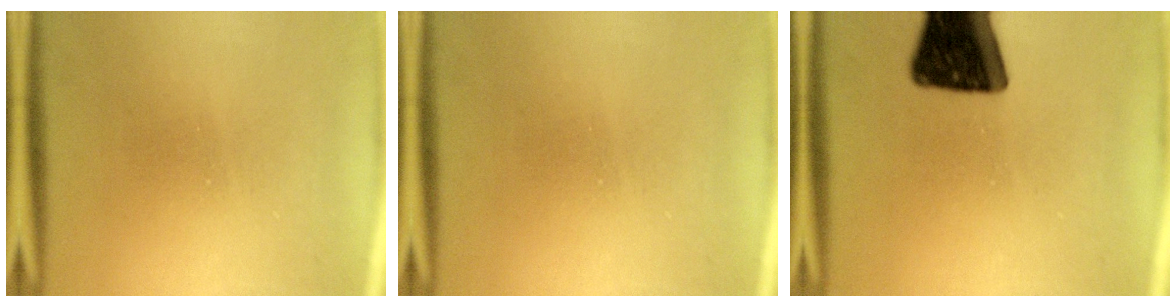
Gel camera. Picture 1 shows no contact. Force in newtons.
{"total": 0.0}
{"total": 16.2}